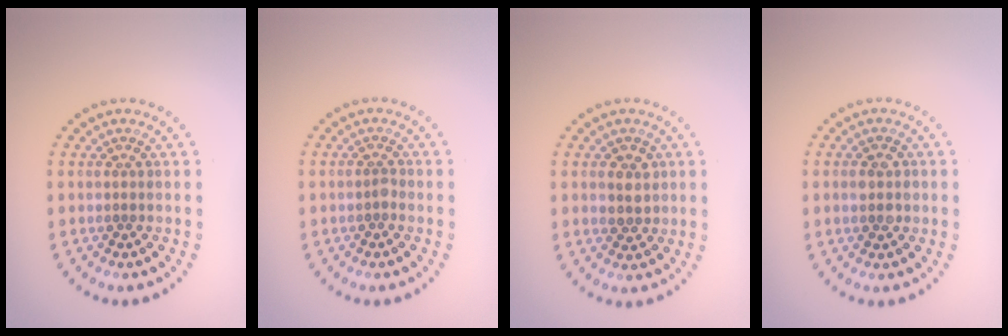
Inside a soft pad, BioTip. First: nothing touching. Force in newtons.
{"total": 0.6, "press": 0.5, "slide": 0.3}
{"total": 2.0, "press": 1.9, "slide": 0.6}
{"total": 2.0, "press": 2.0, "slide": 0.1}